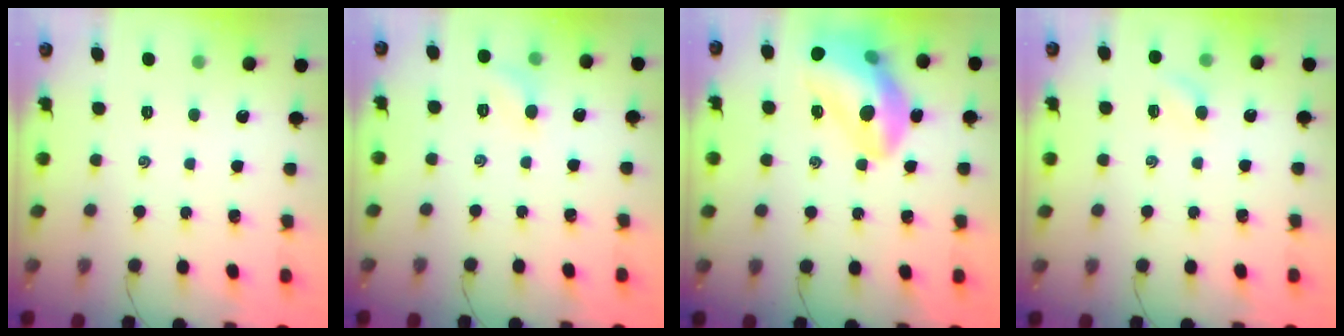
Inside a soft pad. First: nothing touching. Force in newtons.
{"total": 5.7, "press": 5.5, "slide": 1.7}
{"total": 19.4, "press": 19.1, "slide": 3.3}
{"total": 3.6, "press": 3.4, "slide": 1.2}